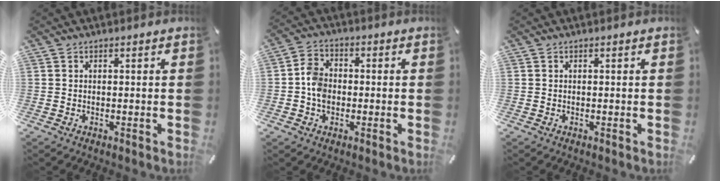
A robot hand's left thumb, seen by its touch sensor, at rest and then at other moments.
{"total": 5.9, "force": [-1.1, 4.8, 3.3], "torque": [-0.072, 0.010, -0.020]}
{"total": 0.0}